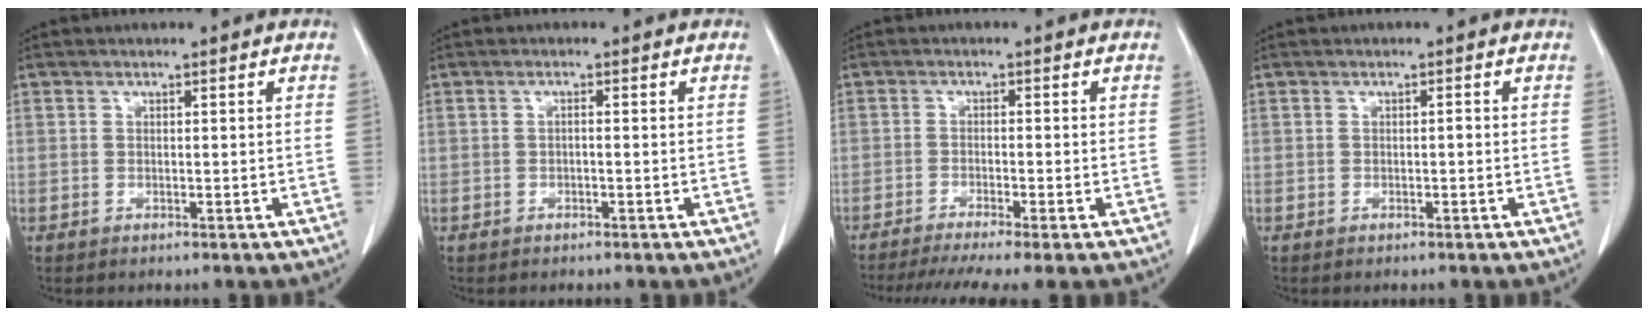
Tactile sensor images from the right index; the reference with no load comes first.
{"total": 1.0, "force": [0.0, 0.4, 0.9], "torque": [-0.021, 0.002, 0.000]}
{"total": 9.1, "force": [-6.6, 0.7, 6.1], "torque": [-0.101, -0.006, -0.104]}
{"total": 0.8, "force": [-0.1, 0.4, 0.7], "torque": [-0.018, 0.006, 0.000]}